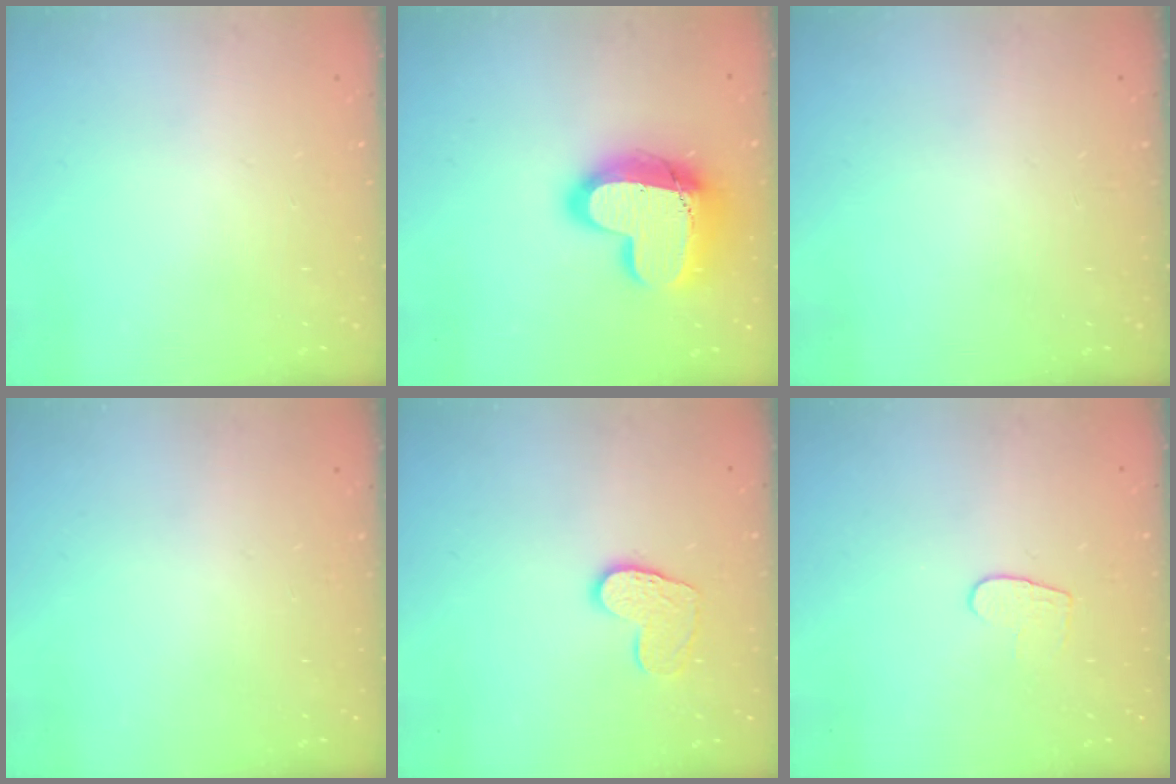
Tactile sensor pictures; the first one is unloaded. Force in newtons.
{"total": 23.1, "press": 23.0, "slide": 1.7}
{"total": 0.0}
{"total": 0.0}
{"total": 9.5, "press": 9.5, "slide": 0.7}
{"total": 5.4, "press": 5.4, "slide": 0.3}